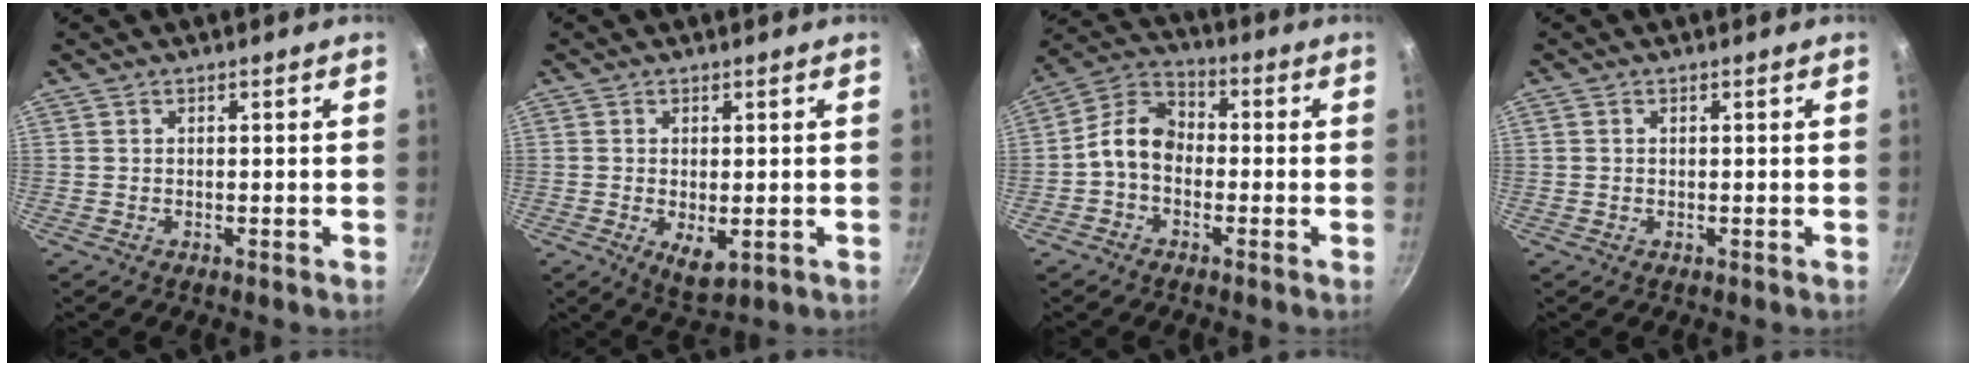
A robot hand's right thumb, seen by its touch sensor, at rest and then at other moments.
{"total": 5.0, "force": [-0.9, 2.5, 4.2], "torque": [-0.064, -0.015, -0.006]}
{"total": 8.4, "force": [-1.7, 6.1, 5.4], "torque": [-0.078, 0.036, -0.053]}
{"total": 0.5, "force": [0.1, 0.4, 0.2], "torque": [-0.004, 0.003, 0.001]}